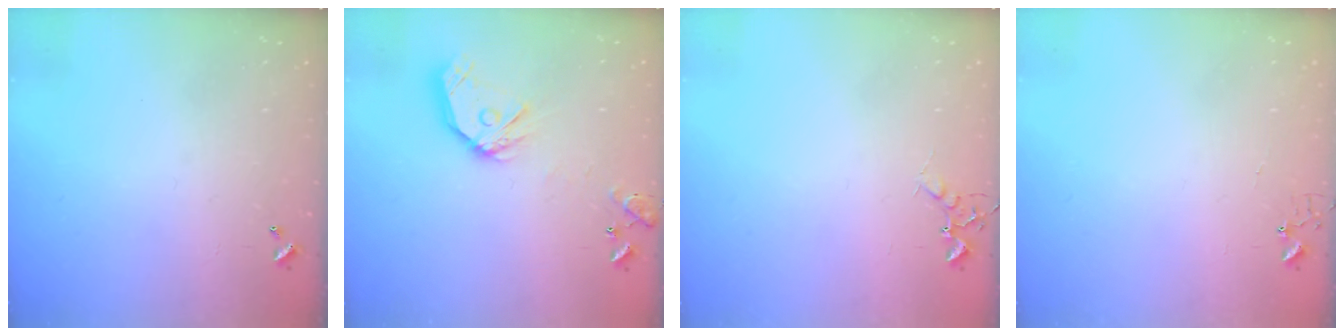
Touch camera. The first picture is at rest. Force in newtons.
{"total": 15.3, "press": 15.1, "slide": 2.1}
{"total": 5.8, "press": 5.7, "slide": 1.0}
{"total": 3.6, "press": 3.6, "slide": 0.3}